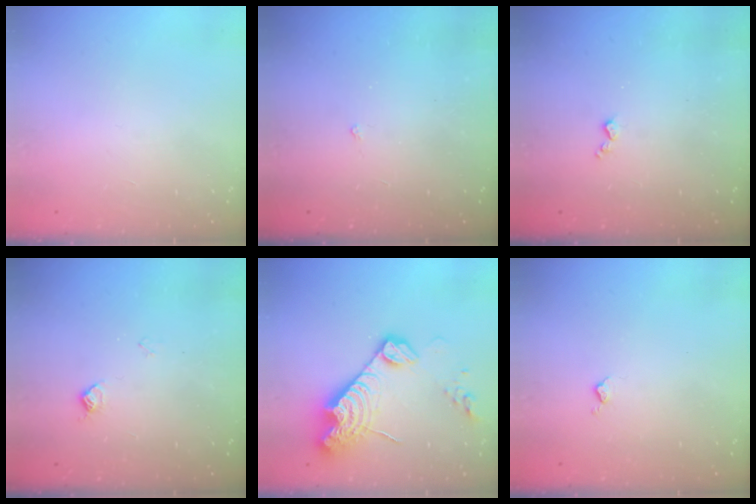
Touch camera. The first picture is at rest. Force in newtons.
{"total": 1.1, "press": 1.1, "slide": 0.3}
{"total": 3.5, "press": 3.5, "slide": 0.6}
{"total": 5.7, "press": 5.7, "slide": 0.7}
{"total": 15.2, "press": 15.2, "slide": 1.3}
{"total": 3.3, "press": 3.2, "slide": 0.5}